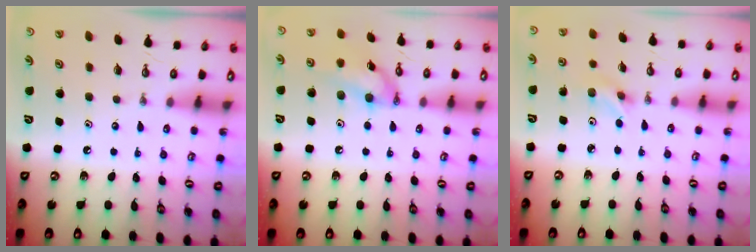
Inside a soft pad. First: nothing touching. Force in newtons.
{"total": 12.0, "press": 12.0, "slide": 0.7}
{"total": 3.5, "press": 3.5, "slide": 0.8}